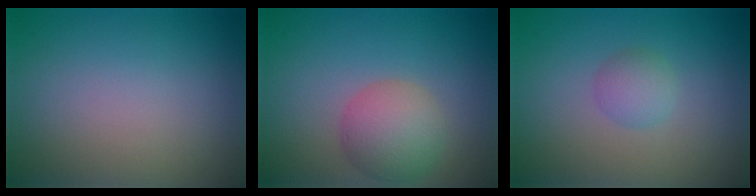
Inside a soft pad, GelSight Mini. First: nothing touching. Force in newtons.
{"total": 4.3, "press": 4.3, "slide": 0.4}
{"total": 1.7, "press": 1.7, "slide": 0.0}